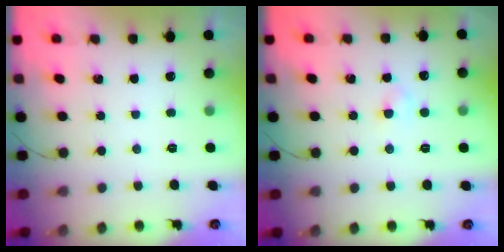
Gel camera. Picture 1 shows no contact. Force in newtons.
{"total": 2.0, "press": 1.8, "slide": 0.9}